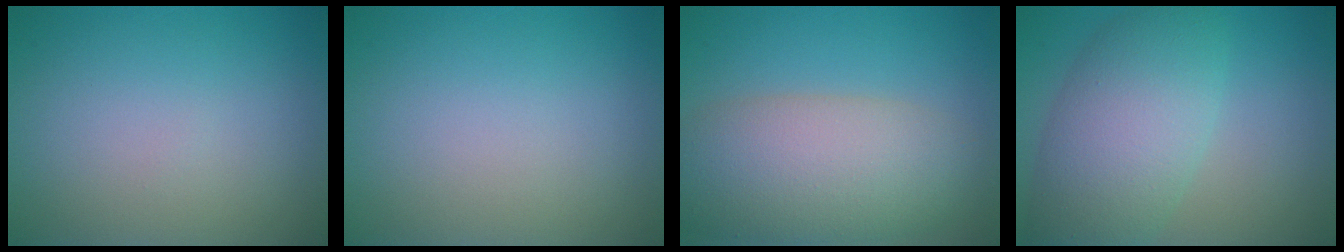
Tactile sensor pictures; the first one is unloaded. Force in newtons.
{"total": 0.0}
{"total": 8.5, "press": 8.5, "slide": 0.8}
{"total": 7.6, "press": 7.6, "slide": 0.1}